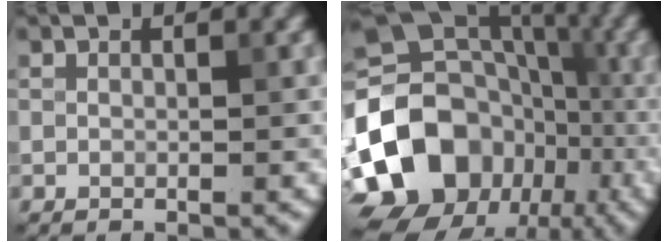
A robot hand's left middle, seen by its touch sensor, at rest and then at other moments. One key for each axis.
{"total": 17.3, "fx": -6.1, "fy": 13.8, "fz": 8.5, "tx": -0.179, "ty": 0.013, "tz": -0.113}